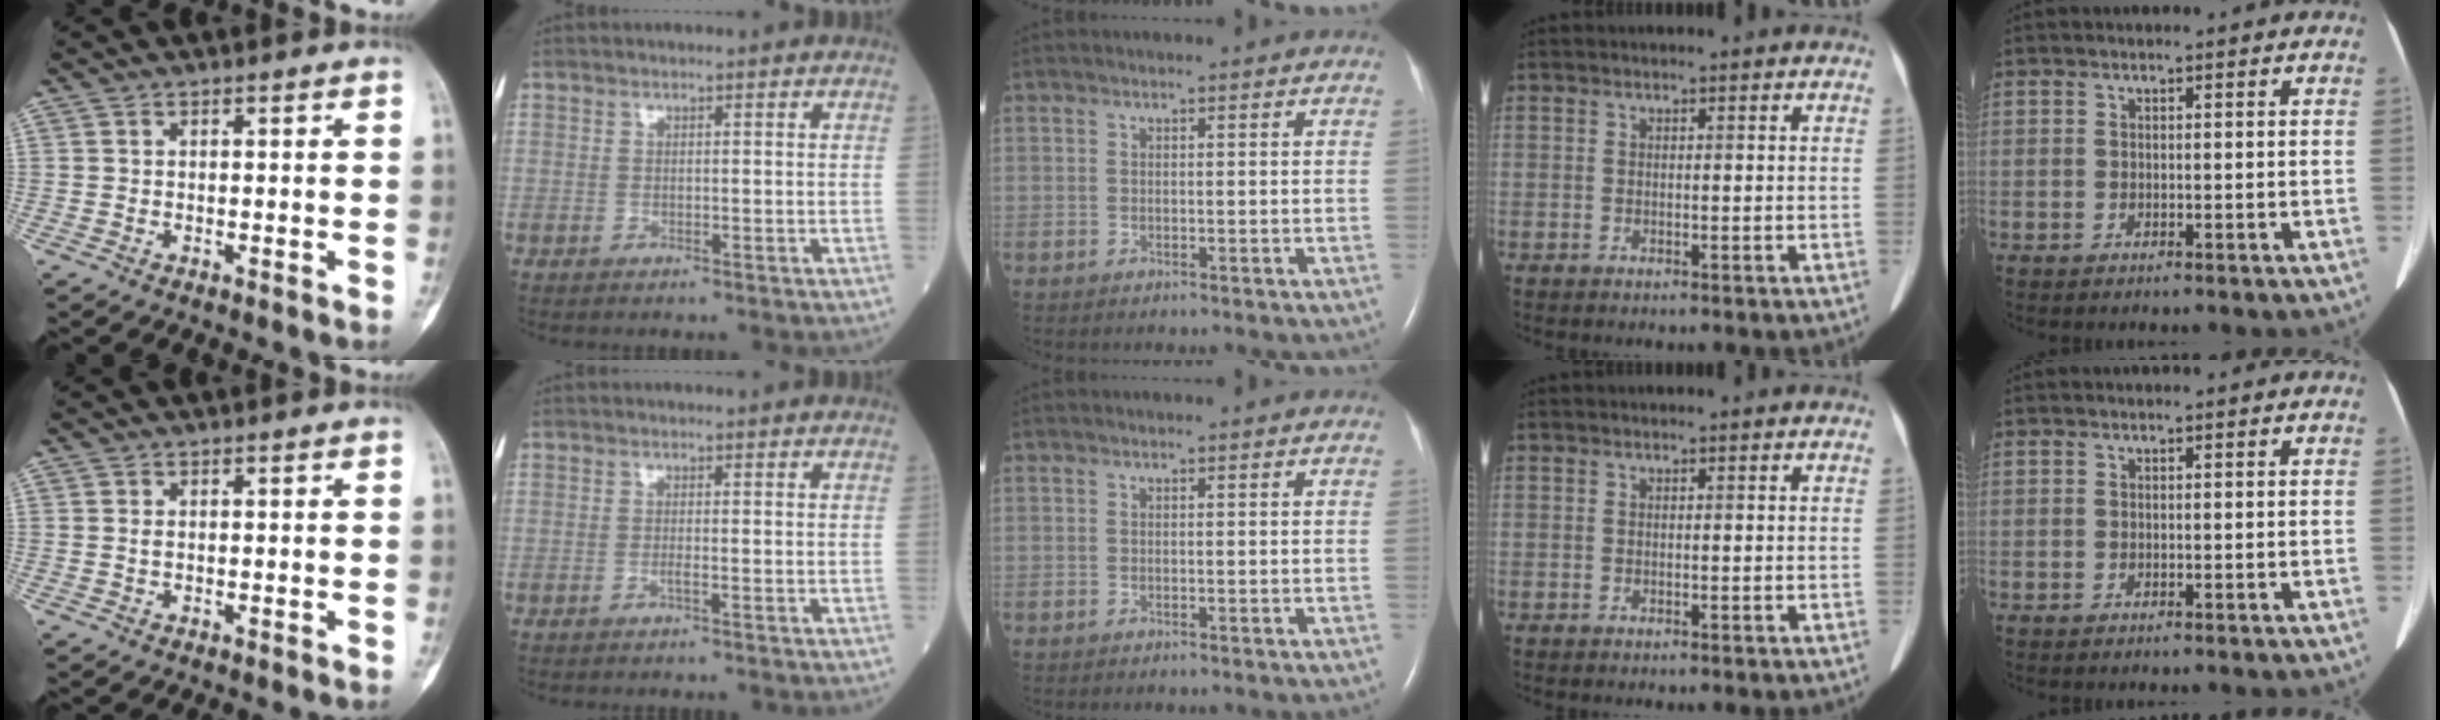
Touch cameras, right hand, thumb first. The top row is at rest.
{"thumb": {"total": 0.6, "force": [0.1, 0.3, 0.5], "torque": [-0.007, 0.000, 0.002]}, "index": {"total": 0.7, "force": [-0.4, -0.1, 0.6], "torque": [-0.012, 0.000, -0.008]}}